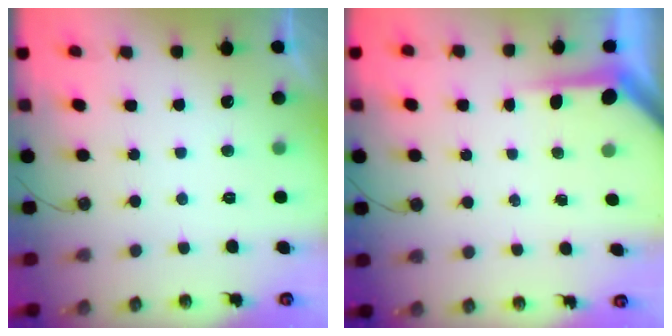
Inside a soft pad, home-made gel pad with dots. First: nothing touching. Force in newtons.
{"total": 3.8, "press": 3.8, "slide": 0.4}